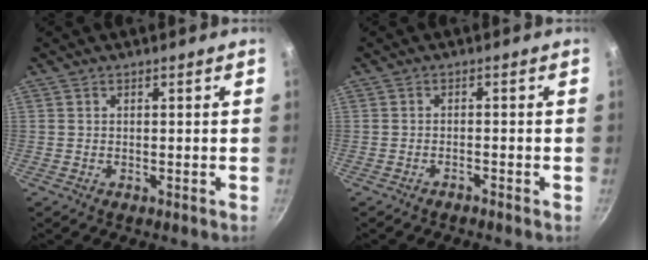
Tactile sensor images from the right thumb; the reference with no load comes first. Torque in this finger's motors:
{"motor_torque": [0.14, -0.06, -0.18, 0.17, -0.02]}